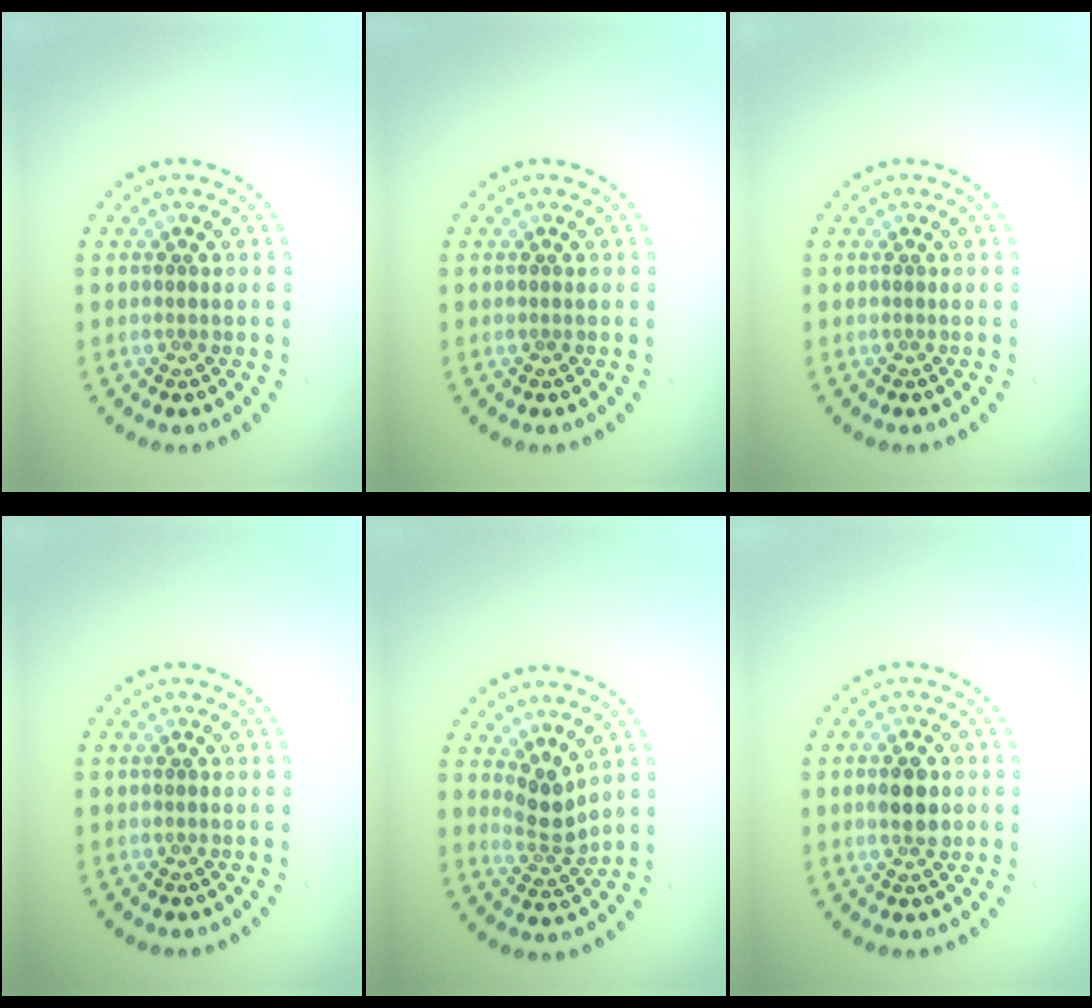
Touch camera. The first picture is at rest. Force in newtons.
{"total": 0.0}
{"total": 0.0}
{"total": 0.0}
{"total": 2.5, "press": 1.8, "slide": 1.8}
{"total": 2.9, "press": 2.9, "slide": 0.2}